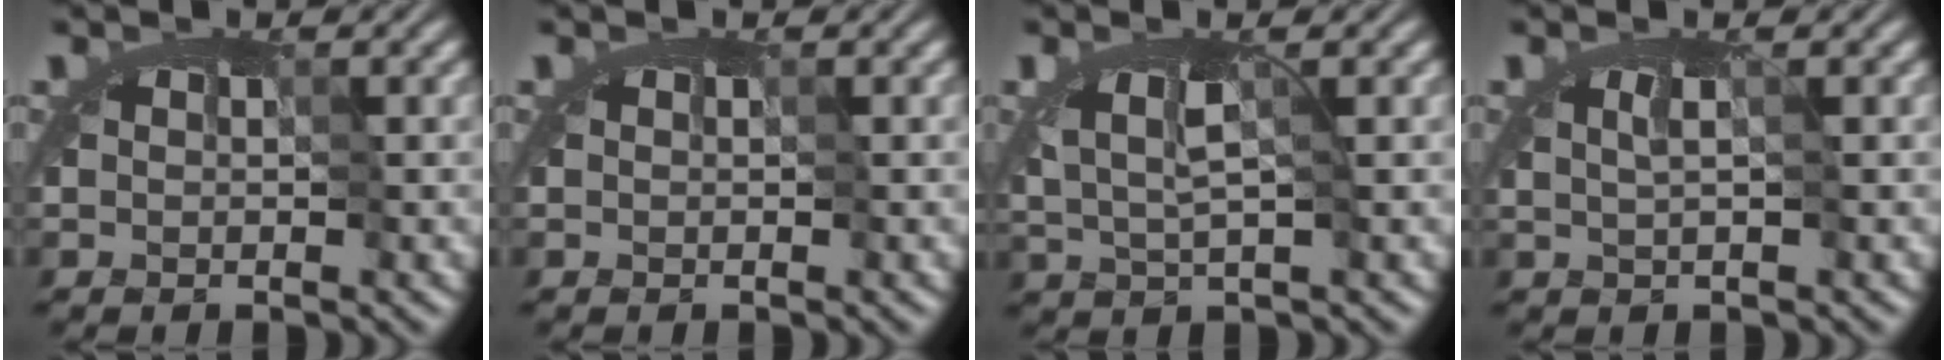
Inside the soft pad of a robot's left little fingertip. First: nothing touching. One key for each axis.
{"total": 0.0}
{"total": 1.7, "fx": -0.5, "fy": 0.4, "fz": 1.6, "tx": -0.022, "ty": -0.007, "tz": -0.011}
{"total": 0.7, "fx": -0.5, "fy": -0.4, "fz": 0.3, "tx": -0.001, "ty": -0.003, "tz": -0.008}